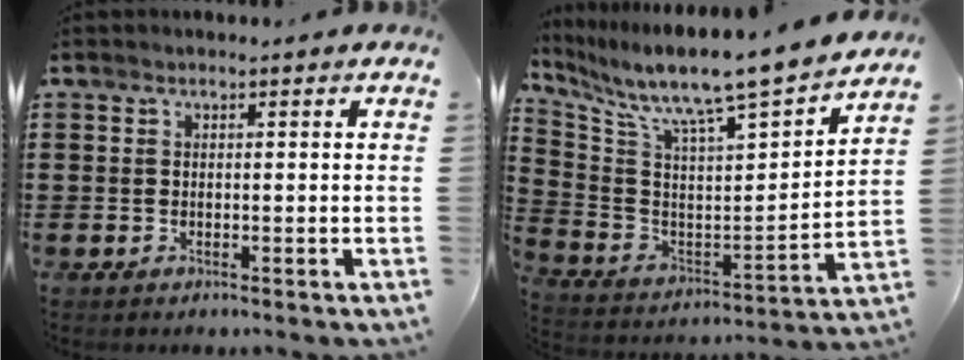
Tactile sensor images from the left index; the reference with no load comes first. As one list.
[{"total": 9.1, "force": [8.3, -0.4, 3.6], "torque": [-0.101, -0.081, 0.127]}]